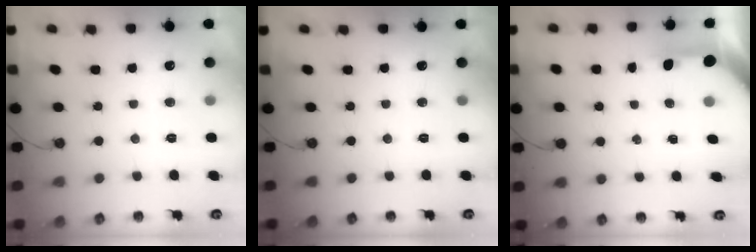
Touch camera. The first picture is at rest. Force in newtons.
{"total": 0.0}
{"total": 4.2, "press": 4.2, "slide": 0.4}